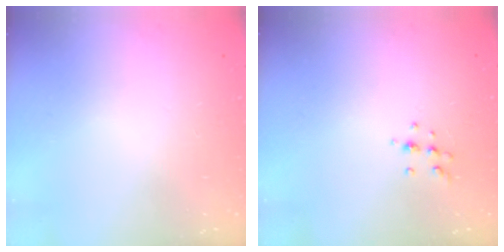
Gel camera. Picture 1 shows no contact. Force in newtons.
{"total": 5.1, "press": 4.9, "slide": 1.1}